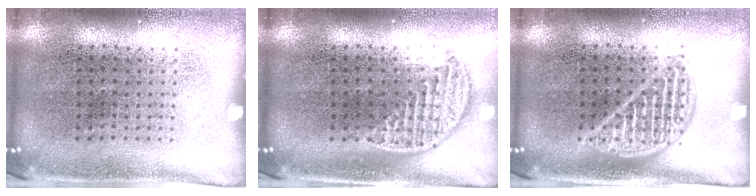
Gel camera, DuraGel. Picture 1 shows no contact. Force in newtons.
{"total": 1.3, "press": 1.2, "slide": 0.7}
{"total": 2.1, "press": 2.0, "slide": 0.2}